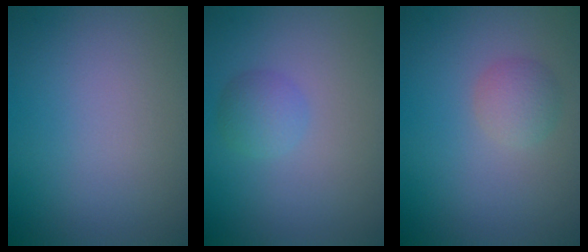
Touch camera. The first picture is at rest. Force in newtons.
{"total": 1.9, "press": 1.9, "slide": 0.1}
{"total": 1.9, "press": 1.9, "slide": 0.1}